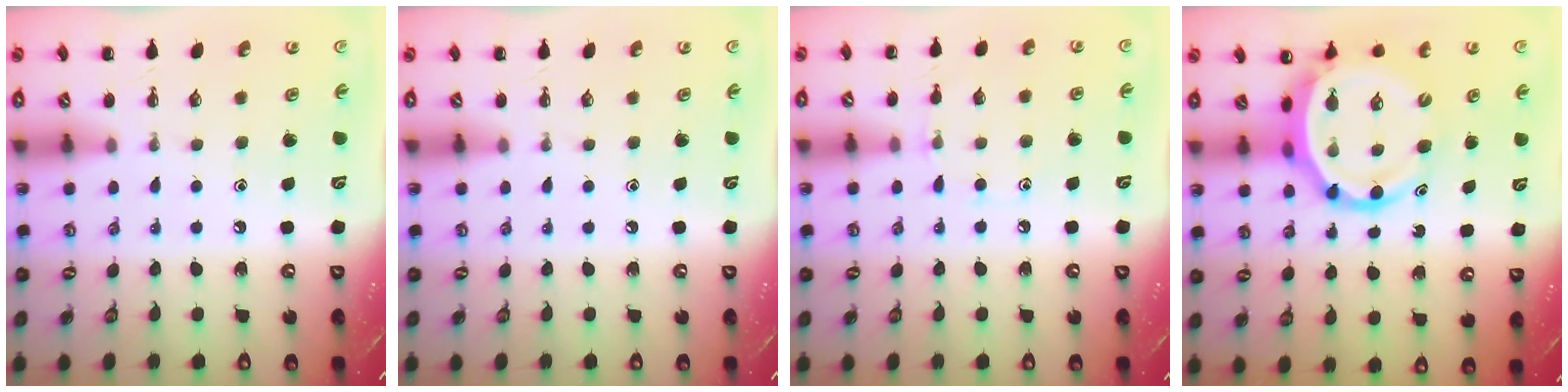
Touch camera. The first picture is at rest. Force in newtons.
{"total": 0.0}
{"total": 6.2, "press": 5.9, "slide": 1.6}
{"total": 11.1, "press": 10.6, "slide": 3.4}